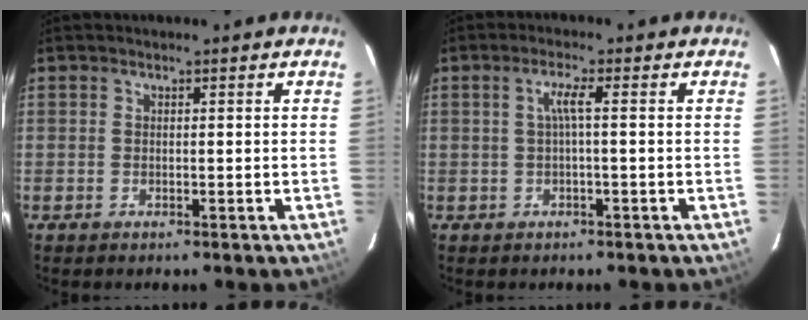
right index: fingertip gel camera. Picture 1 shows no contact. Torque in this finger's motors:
{"motor_torque": [0.04, 0.00, 0.04, 0.06]}